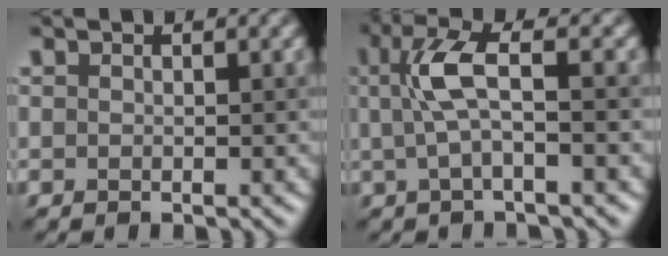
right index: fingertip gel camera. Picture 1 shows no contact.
{"total": 3.9, "force": [0.6, 0.9, 3.8], "torque": [-0.080, 0.014, 0.015]}